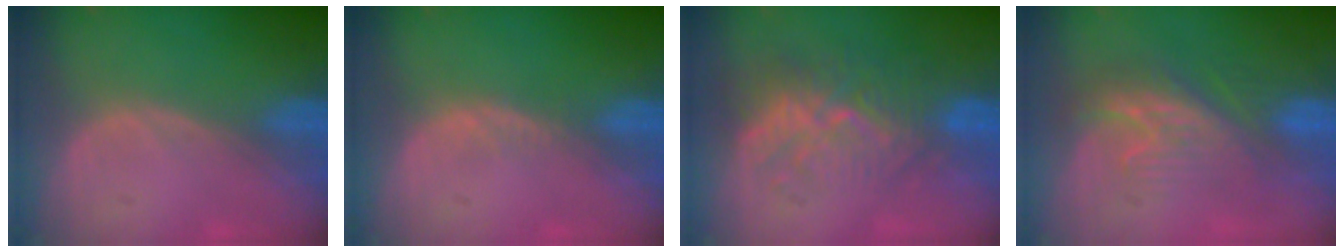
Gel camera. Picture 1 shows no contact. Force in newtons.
{"total": 0.8, "press": 0.7, "slide": 0.2}
{"total": 9.5, "press": 8.6, "slide": 4.1}
{"total": 7.8, "press": 7.2, "slide": 3.1}